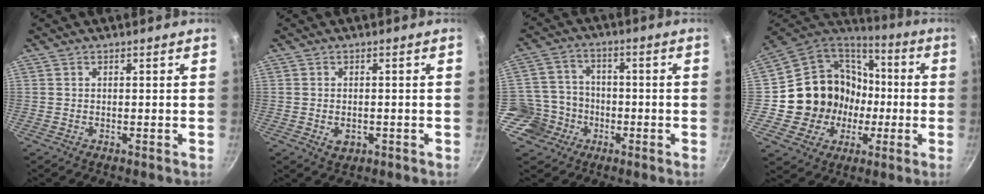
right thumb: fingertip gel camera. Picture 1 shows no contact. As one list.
[{"total": 3.0, "force": [-0.8, 2.1, 1.9], "torque": [-0.027, 0.002, -0.008]}, {"total": 8.7, "force": [-3.2, 7.8, 1.9], "torque": [-0.008, 0.035, -0.068]}, {"total": 20.0, "force": [-1.9, 18.6, 7.2], "torque": [-0.098, 0.042, -0.015]}]